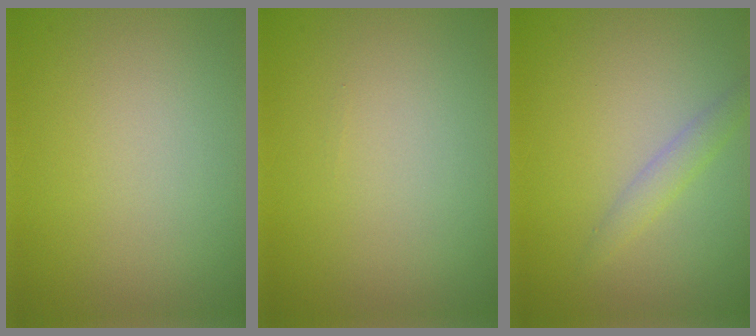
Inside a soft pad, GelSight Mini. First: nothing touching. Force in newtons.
{"total": 0.0}
{"total": 1.6, "press": 1.6, "slide": 0.0}